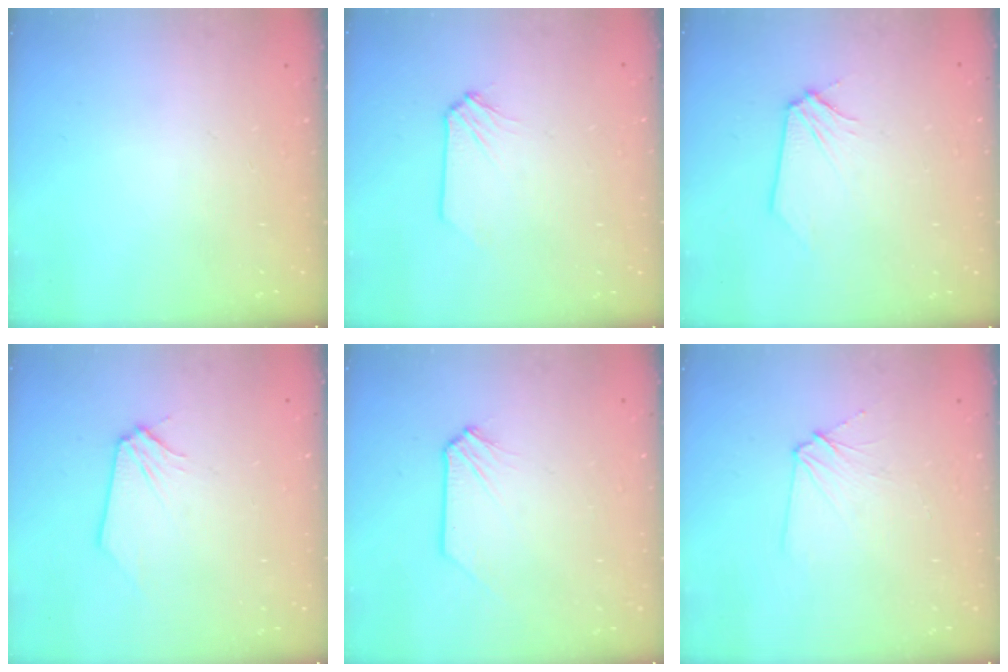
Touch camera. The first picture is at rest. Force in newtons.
{"total": 0.7, "press": 0.7, "slide": 0.1}
{"total": 0.6, "press": 0.6, "slide": 0.1}
{"total": 0.0}
{"total": 0.0}
{"total": 4.2, "press": 4.2, "slide": 0.5}